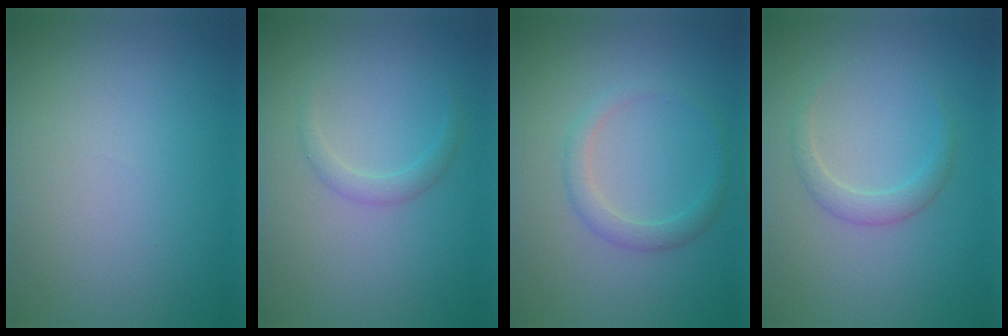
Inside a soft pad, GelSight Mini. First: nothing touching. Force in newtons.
{"total": 1.2, "press": 1.2, "slide": 0.0}
{"total": 1.8, "press": 1.8, "slide": 0.2}
{"total": 1.6, "press": 1.6, "slide": 0.1}